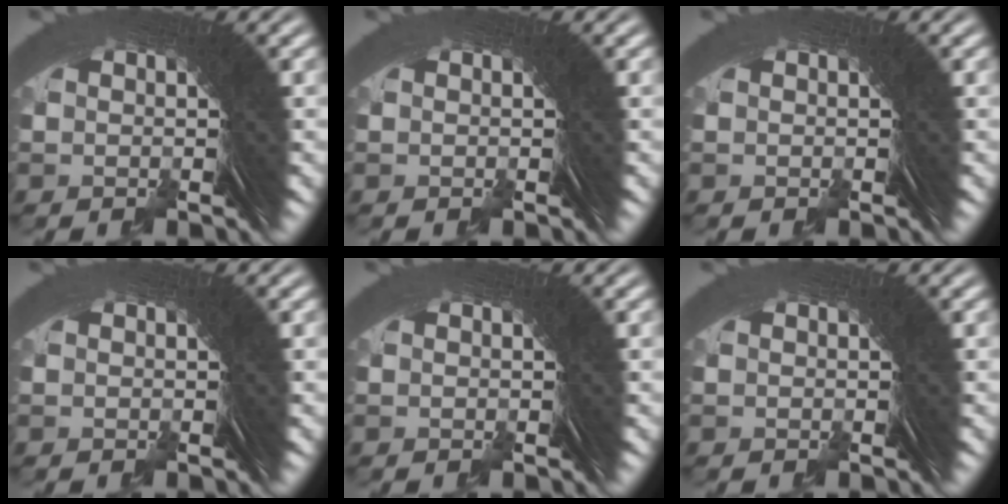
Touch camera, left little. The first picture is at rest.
{"total": 0.0}
{"total": 0.0}
{"total": 0.0}
{"total": 0.0}
{"total": 0.0}